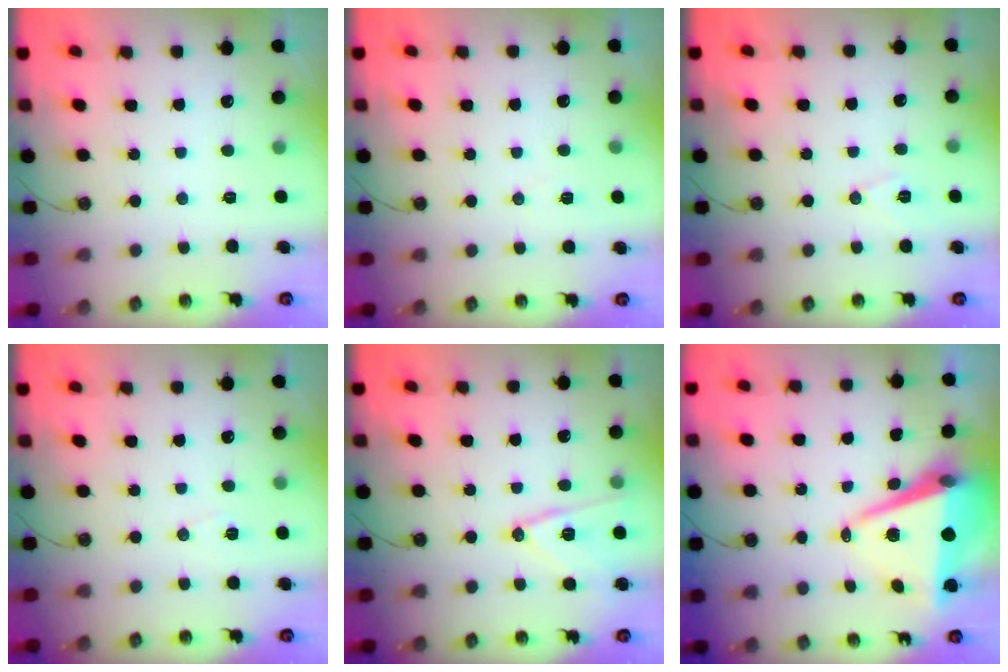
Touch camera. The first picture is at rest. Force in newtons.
{"total": 6.6, "press": 4.9, "slide": 4.4}
{"total": 6.9, "press": 5.3, "slide": 4.5}
{"total": 5.0, "press": 4.2, "slide": 2.7}
{"total": 12.8, "press": 12.8, "slide": 0.5}
{"total": 10.0, "press": 9.1, "slide": 4.3}